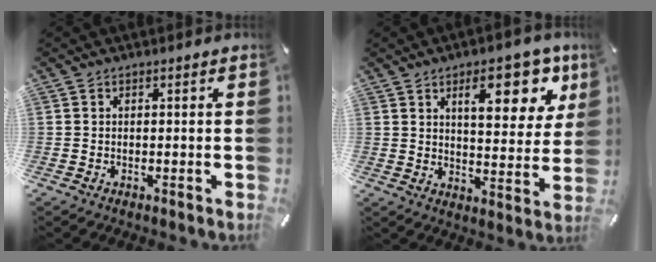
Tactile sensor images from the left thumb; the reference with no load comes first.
{"total": 15.1, "force": [7.5, 6.8, 11.2], "torque": [-0.143, -0.027, 0.119]}